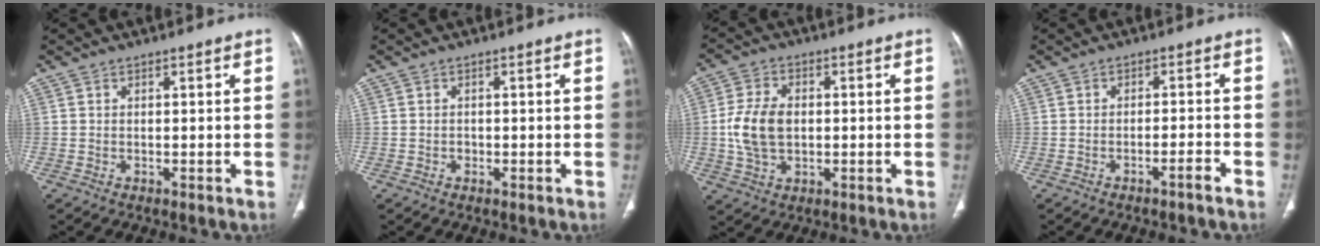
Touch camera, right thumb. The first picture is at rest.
{"total": 0.7, "force": [-0.3, 0.7, 0.2], "torque": [0.000, 0.004, -0.005]}
{"total": 9.1, "force": [-0.2, 6.1, 6.7], "torque": [-0.128, 0.006, -0.001]}
{"total": 2.3, "force": [-1.8, 0.0, 1.6], "torque": [-0.035, 0.016, -0.027]}